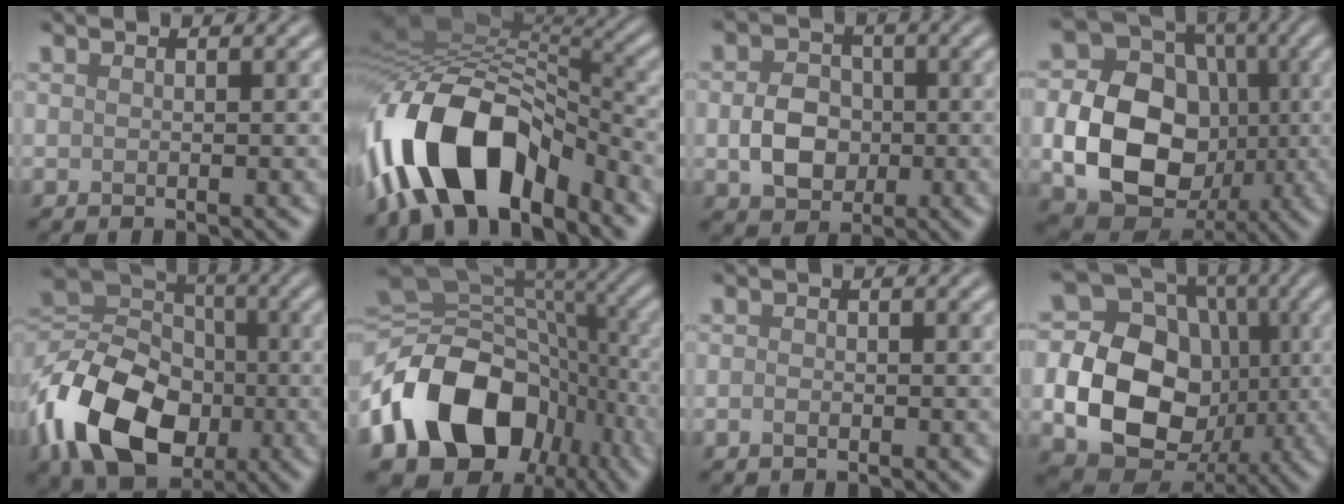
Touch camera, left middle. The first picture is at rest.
{"total": 12.6, "force": [-6.7, 6.2, 8.7], "torque": [-0.150, 0.007, -0.122]}
{"total": 4.4, "force": [-0.6, 3.5, 2.6], "torque": [-0.051, 0.003, -0.011]}
{"total": 11.4, "force": [-1.7, 8.9, 6.9], "torque": [-0.130, -0.004, -0.040]}
{"total": 13.2, "force": [-4.4, 9.5, 8.0], "torque": [-0.183, -0.011, -0.087]}
{"total": 15.6, "force": [-5.1, 11.6, 9.2], "torque": [-0.182, -0.007, -0.096]}
{"total": 0.7, "force": [-0.4, 0.4, 0.4], "torque": [-0.010, 0.002, -0.009]}
{"total": 15.3, "force": [-1.5, 12.5, 8.6], "torque": [-0.164, -0.010, -0.035]}